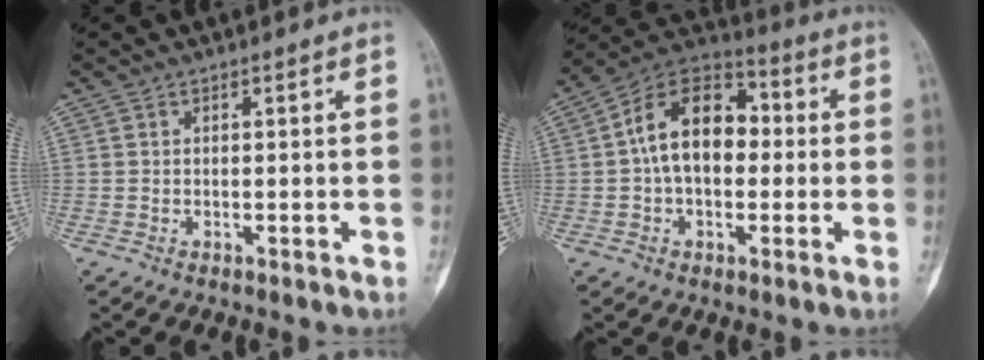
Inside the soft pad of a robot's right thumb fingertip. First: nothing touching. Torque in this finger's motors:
{"motor_torque": [-0.05, 0.50, 0.88, -0.58, 0.37]}